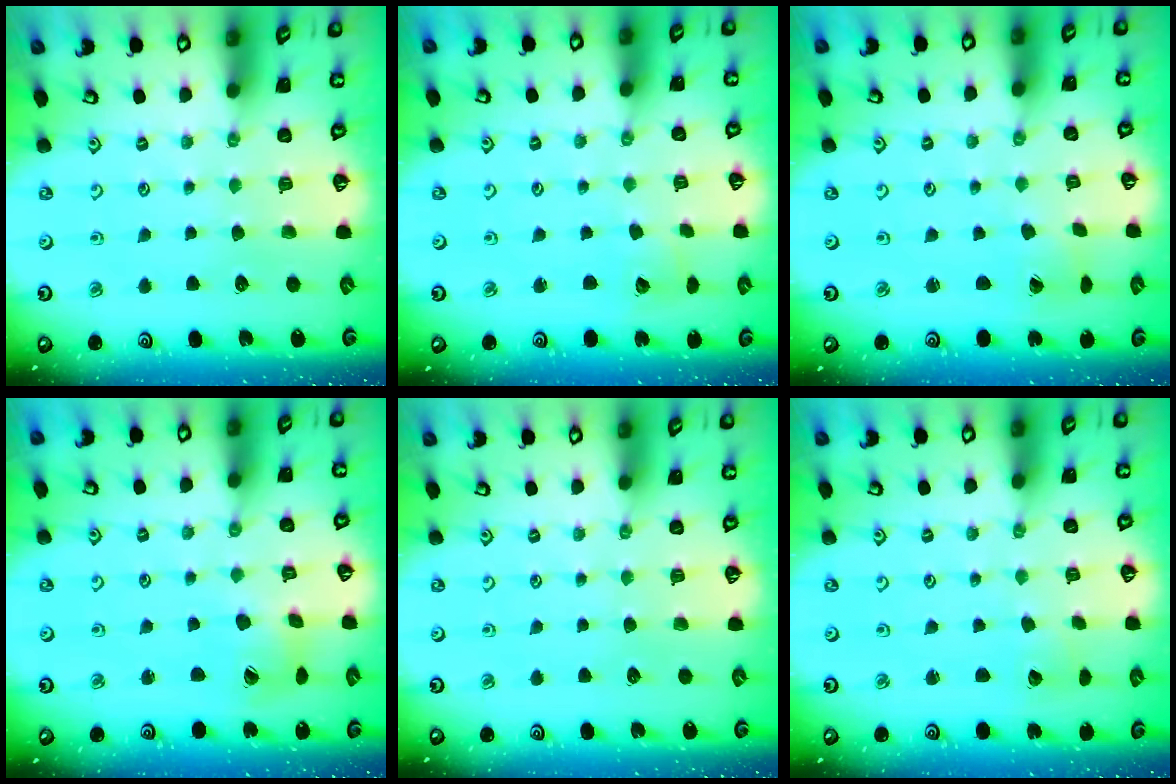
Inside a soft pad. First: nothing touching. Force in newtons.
{"total": 2.6, "press": 2.6, "slide": 0.4}
{"total": 1.7, "press": 1.7, "slide": 0.1}
{"total": 6.1, "press": 6.1, "slide": 0.7}
{"total": 0.0}
{"total": 1.4, "press": 1.3, "slide": 0.2}